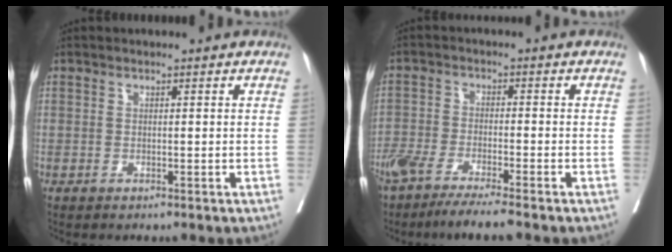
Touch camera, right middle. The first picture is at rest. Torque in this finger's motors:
{"motor_torque": [1.17, -0.97, 0.29, 0.09]}